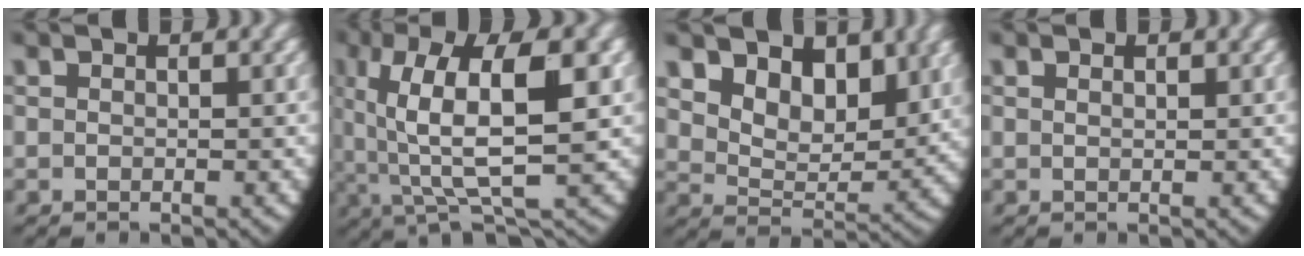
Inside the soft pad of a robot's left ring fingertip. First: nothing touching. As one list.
[{"total": 10.4, "force": [1.3, 4.9, 9.1], "torque": [-0.153, -0.006, 0.026]}, {"total": 9.9, "force": [3.9, 7.0, 5.7], "torque": [-0.126, -0.019, 0.058]}, {"total": 0.5, "force": [0.4, -0.2, 0.3], "torque": [-0.005, -0.006, 0.011]}]